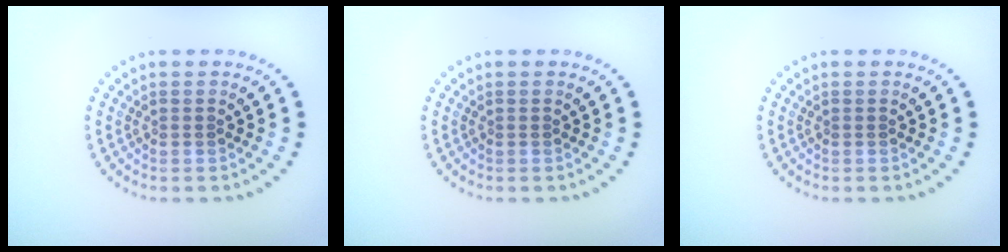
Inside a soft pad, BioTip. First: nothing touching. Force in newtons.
{"total": 0.0}
{"total": 0.0}